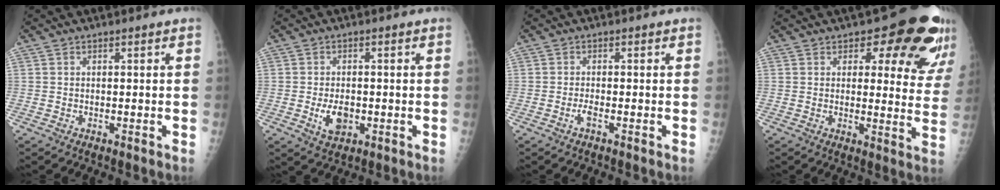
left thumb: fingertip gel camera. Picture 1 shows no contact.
{"total": 4.9, "force": [-1.4, 2.9, 3.7], "torque": [-0.062, 0.000, -0.020]}
{"total": 1.4, "force": [-0.7, 0.3, 1.2], "torque": [-0.025, -0.001, -0.018]}
{"total": 15.5, "force": [9.6, 6.8, 10.1], "torque": [-0.065, -0.054, 0.097]}